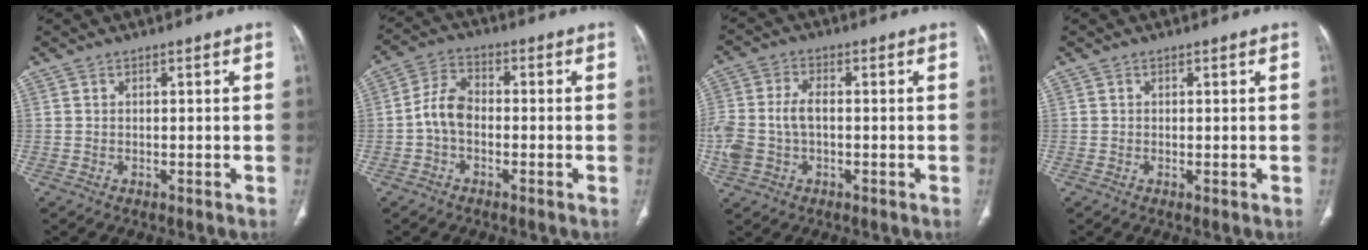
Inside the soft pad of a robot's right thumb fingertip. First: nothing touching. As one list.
[{"total": 6.2, "force": [-1.3, 4.1, 4.5], "torque": [-0.078, 0.021, -0.036]}, {"total": 9.7, "force": [-1.0, 6.3, 7.3], "torque": [-0.172, 0.023, -0.019]}, {"total": 0.0}]